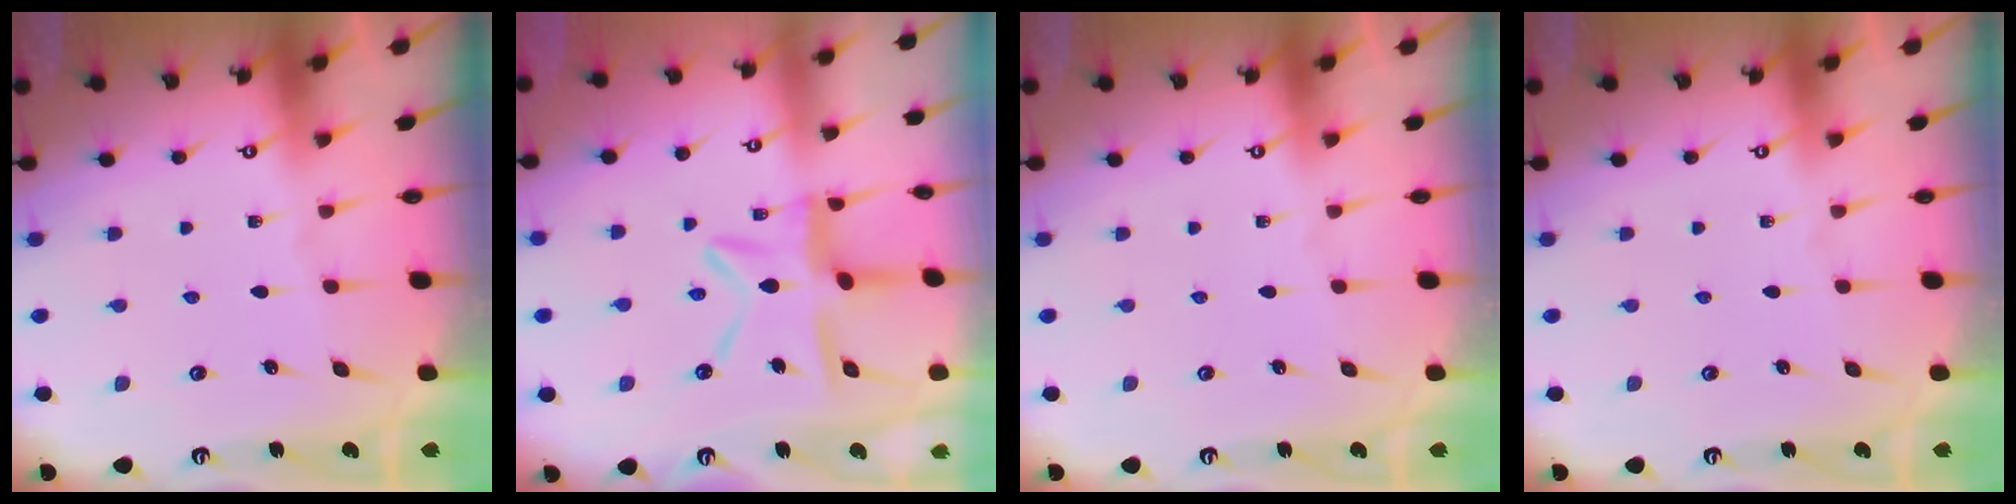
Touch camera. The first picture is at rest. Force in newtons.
{"total": 11.9, "press": 11.8, "slide": 1.1}
{"total": 0.0}
{"total": 0.0}